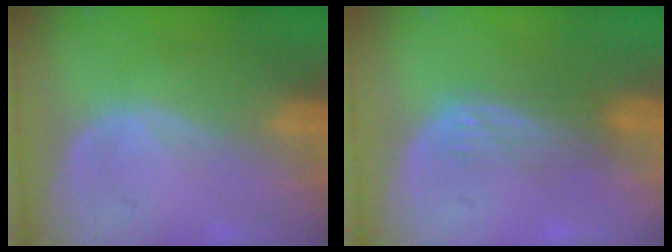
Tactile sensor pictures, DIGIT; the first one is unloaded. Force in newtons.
{"total": 2.9, "press": 2.6, "slide": 1.4}